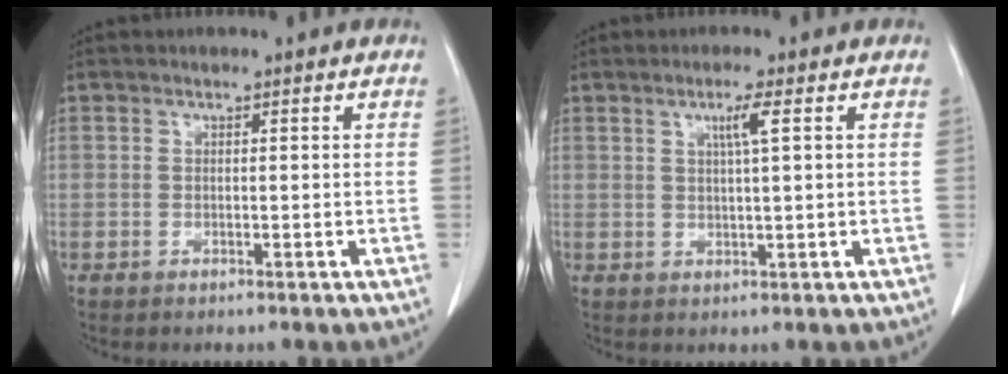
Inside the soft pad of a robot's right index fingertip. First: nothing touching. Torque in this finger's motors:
{"motor_torque": [0.04, 0.02, 0.00, 0.04]}